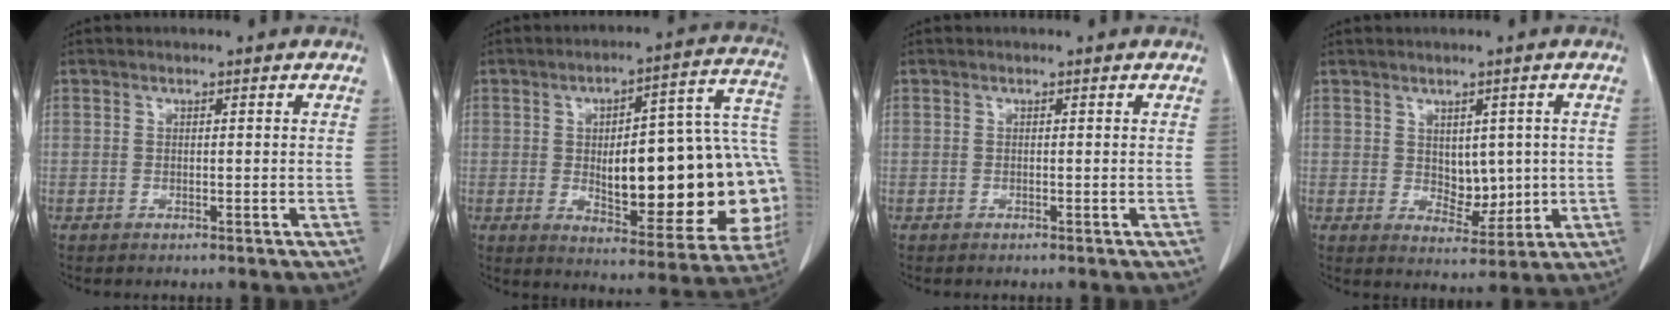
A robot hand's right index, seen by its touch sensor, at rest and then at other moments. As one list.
[{"total": 26.7, "force": [-2.4, 8.1, 25.3], "torque": [-0.254, 0.036, -0.009]}, {"total": 0.0}, {"total": 5.6, "force": [0.5, 3.4, 4.4], "torque": [-0.061, -0.004, 0.023]}]